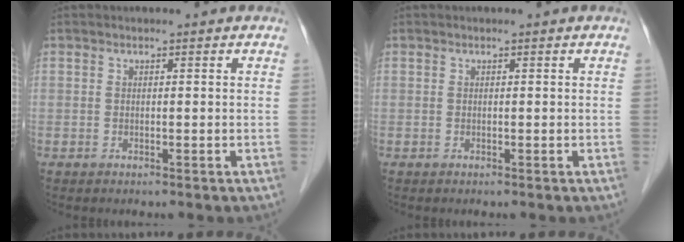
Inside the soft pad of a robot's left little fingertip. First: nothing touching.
{"total": 0.0}